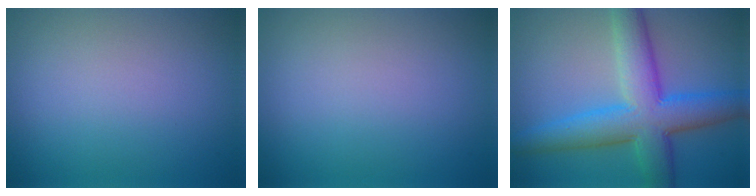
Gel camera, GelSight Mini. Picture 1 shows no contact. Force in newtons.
{"total": 0.0}
{"total": 8.8, "press": 8.8, "slide": 0.1}